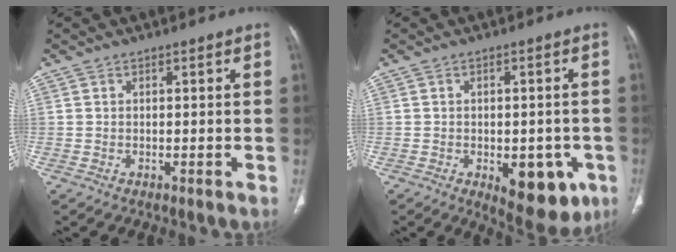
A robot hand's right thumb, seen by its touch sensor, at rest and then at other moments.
{"total": 11.6, "force": [-4.2, 6.1, 9.0], "torque": [-0.079, 0.005, -0.044]}